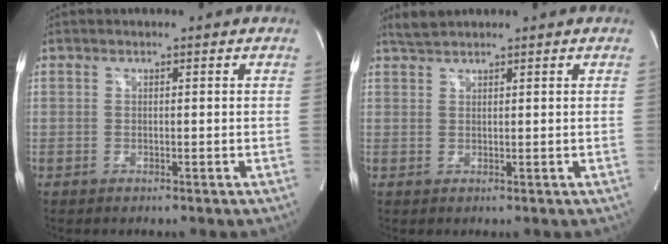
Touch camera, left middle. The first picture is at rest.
{"total": 1.9, "force": [1.9, -0.1, 0.4], "torque": [-0.014, 0.010, 0.041]}